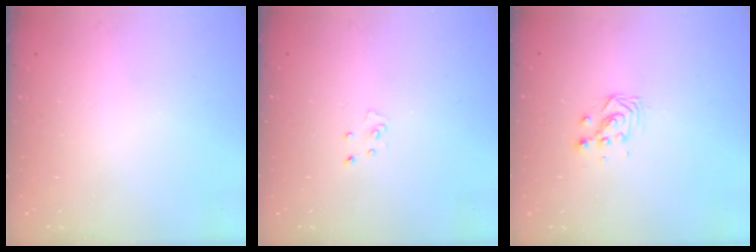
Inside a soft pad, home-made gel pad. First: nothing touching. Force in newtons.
{"total": 3.1, "press": 3.1, "slide": 0.2}
{"total": 3.3, "press": 3.3, "slide": 0.2}